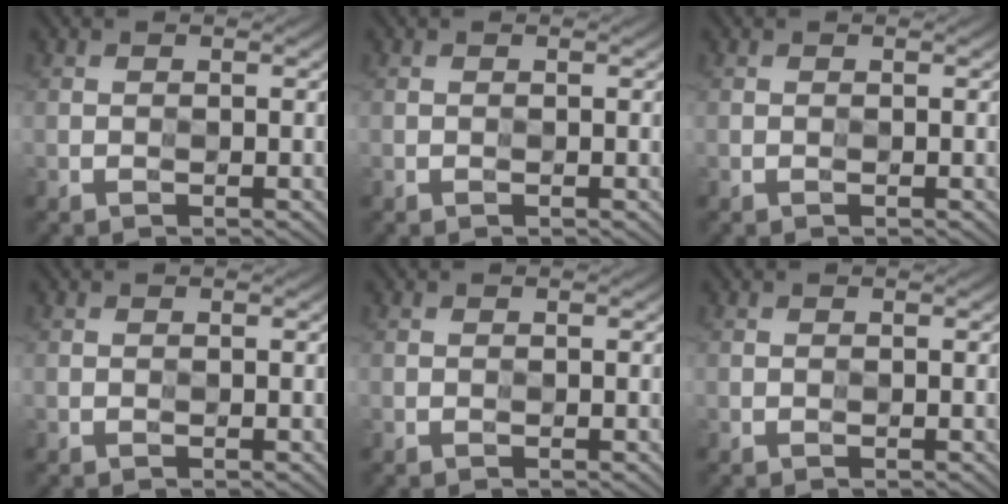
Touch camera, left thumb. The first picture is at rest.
{"total": 0.0}
{"total": 0.0}
{"total": 0.0}
{"total": 0.0}
{"total": 0.0}